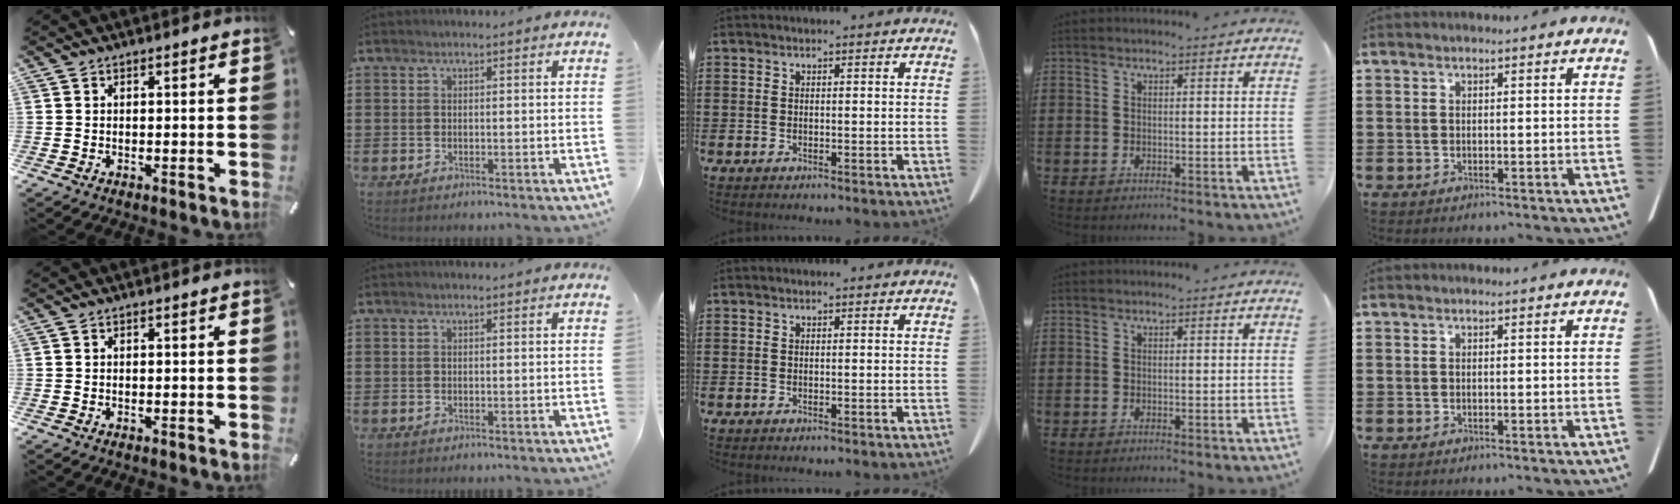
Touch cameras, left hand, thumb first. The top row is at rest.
{}